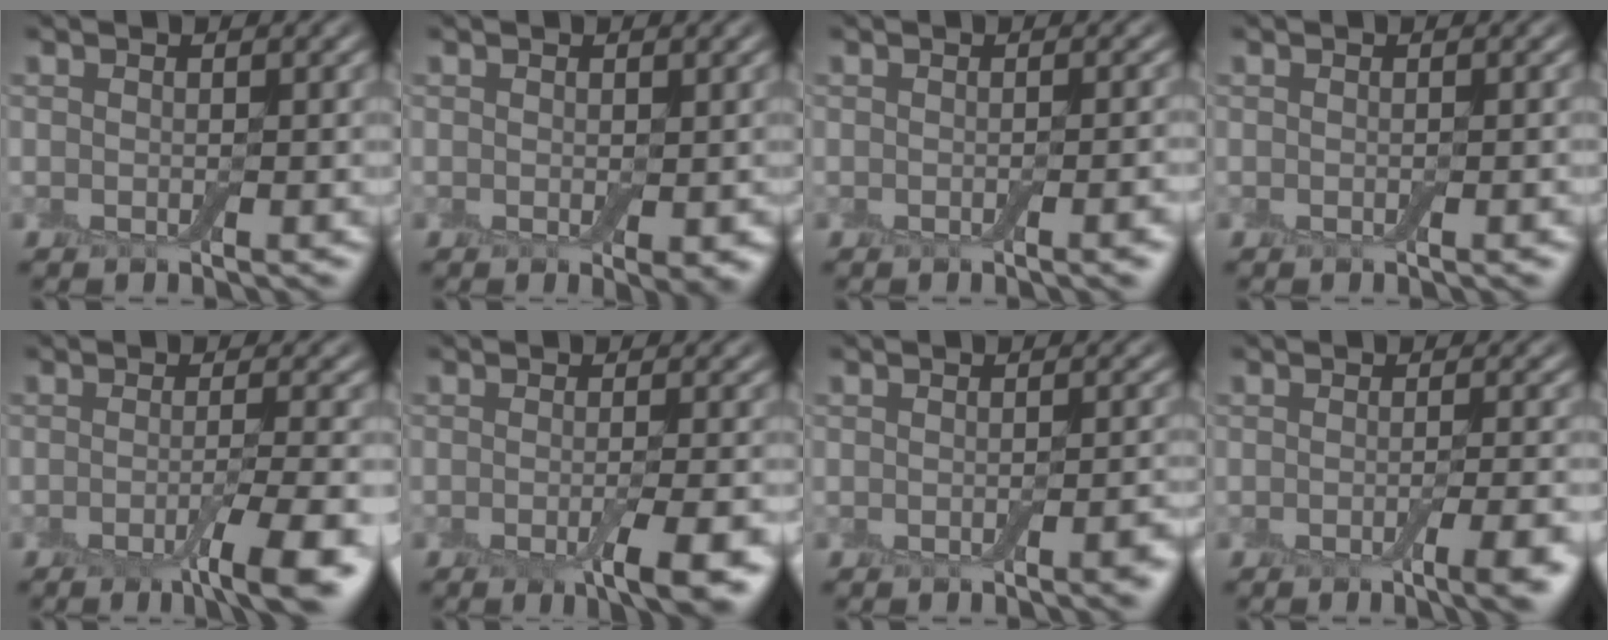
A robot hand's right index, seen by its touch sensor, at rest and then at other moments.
{"total": 1.4, "force": [-0.2, 0.5, 1.3], "torque": [-0.015, -0.006, -0.002]}
{"total": 2.0, "force": [-0.8, 0.4, 1.8], "torque": [-0.016, 0.001, -0.009]}
{"total": 0.6, "force": [-0.3, -0.1, 0.5], "torque": [-0.006, 0.000, -0.003]}
{"total": 5.5, "force": [-2.6, 0.8, 4.8], "torque": [-0.066, -0.007, -0.043]}
{"total": 5.2, "force": [-2.2, 1.1, 4.5], "torque": [-0.063, -0.007, -0.031]}
{"total": 1.8, "force": [-0.8, 0.3, 1.6], "torque": [-0.018, 0.001, -0.010]}
{"total": 4.4, "force": [-1.9, 1.0, 3.8], "torque": [-0.046, -0.001, -0.028]}